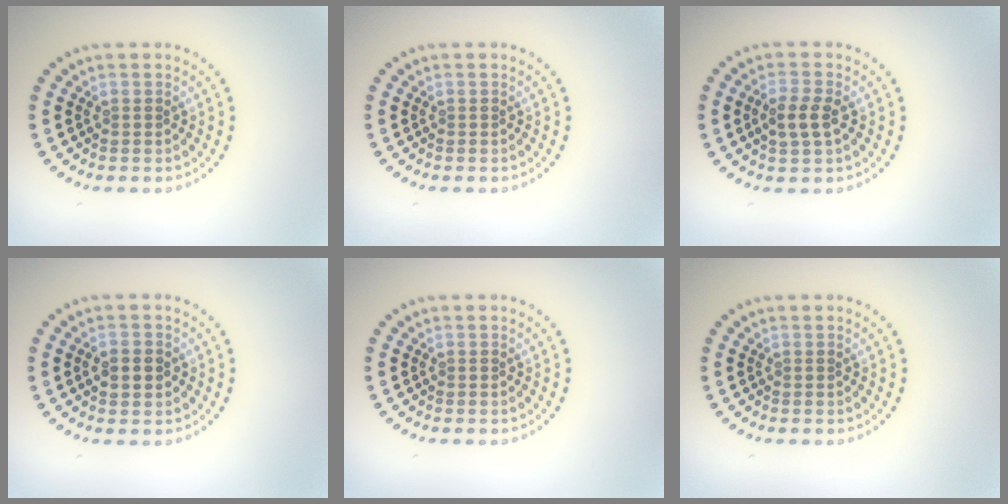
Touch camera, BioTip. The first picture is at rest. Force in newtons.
{"total": 0.0}
{"total": 2.3, "press": 2.3, "slide": 0.5}
{"total": 2.1, "press": 2.1, "slide": 0.3}
{"total": 0.0}
{"total": 0.0}